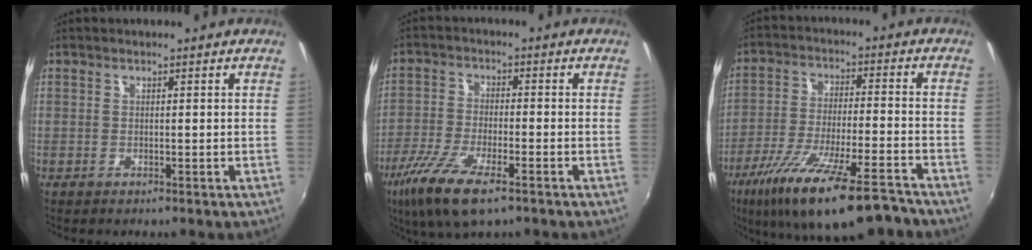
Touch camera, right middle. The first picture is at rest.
{"total": 11.2, "force": [-6.8, 3.2, 8.2], "torque": [-0.183, -0.031, -0.133]}
{"total": 18.4, "force": [-13.3, 3.2, 12.3], "torque": [-0.232, -0.044, -0.223]}